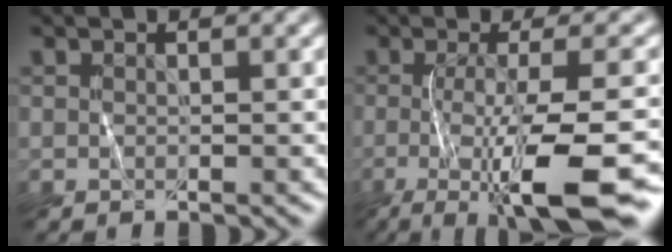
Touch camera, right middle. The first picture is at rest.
{"total": 10.2, "force": [-4.0, 2.2, 9.1], "torque": [-0.130, -0.013, -0.069]}